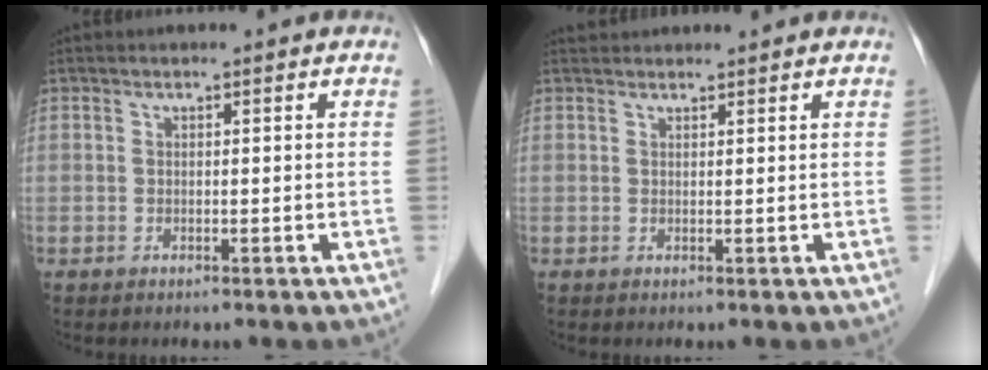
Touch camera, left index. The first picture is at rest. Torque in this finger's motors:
{"motor_torque": [0.10, 0.01, -0.01, -0.01]}